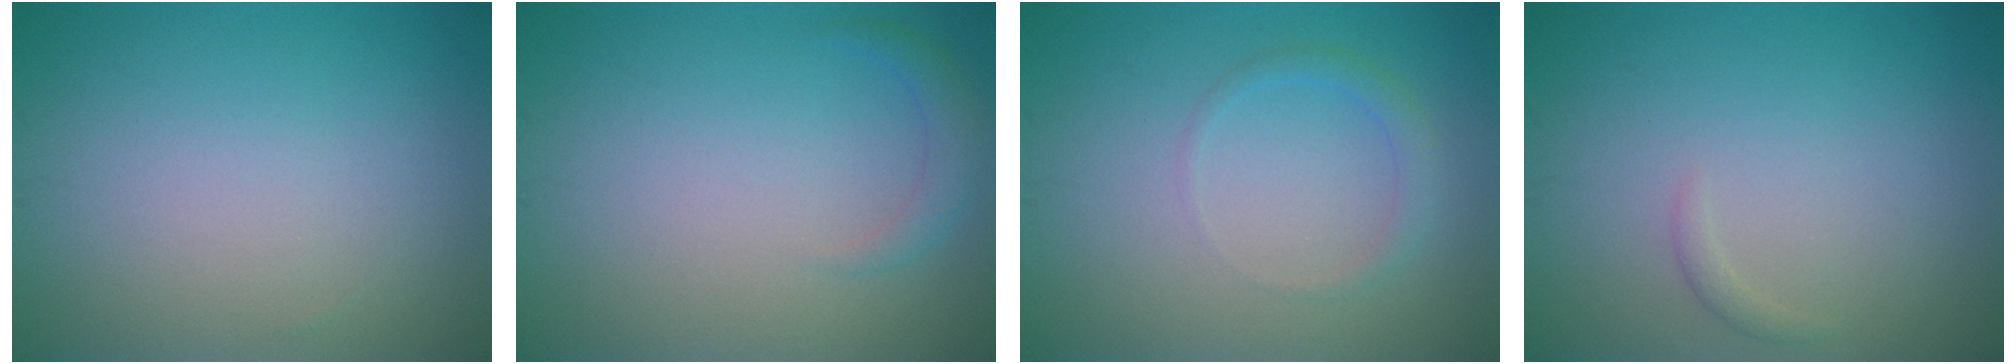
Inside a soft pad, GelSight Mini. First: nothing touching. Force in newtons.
{"total": 1.5, "press": 1.5, "slide": 0.1}
{"total": 1.4, "press": 1.4, "slide": 0.1}
{"total": 0.7, "press": 0.7, "slide": 0.1}